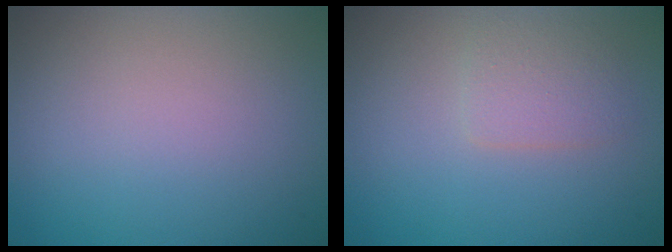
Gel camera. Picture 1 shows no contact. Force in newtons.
{"total": 1.9, "press": 1.9, "slide": 0.0}